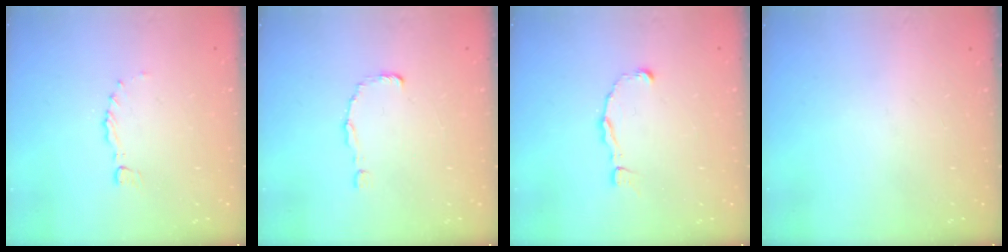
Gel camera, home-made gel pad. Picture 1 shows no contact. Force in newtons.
{"total": 0.7, "press": 0.7, "slide": 0.0}
{"total": 2.6, "press": 2.6, "slide": 0.2}
{"total": 0.0}